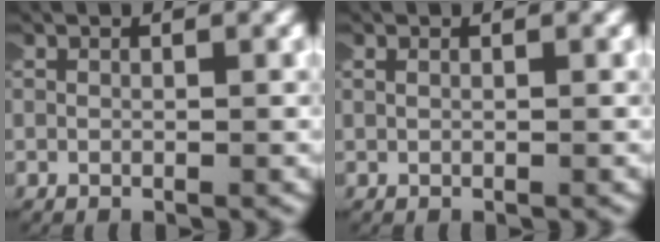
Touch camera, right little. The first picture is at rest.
{"total": 0.5, "force": [0.4, 0.0, 0.4], "torque": [-0.003, 0.000, 0.009]}